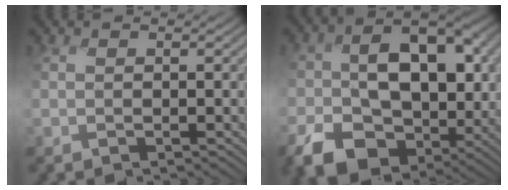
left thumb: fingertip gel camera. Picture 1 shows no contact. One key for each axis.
{"total": 13.6, "fx": -3.0, "fy": 9.9, "fz": 8.9, "tx": -0.113, "ty": -0.023, "tz": -0.051}